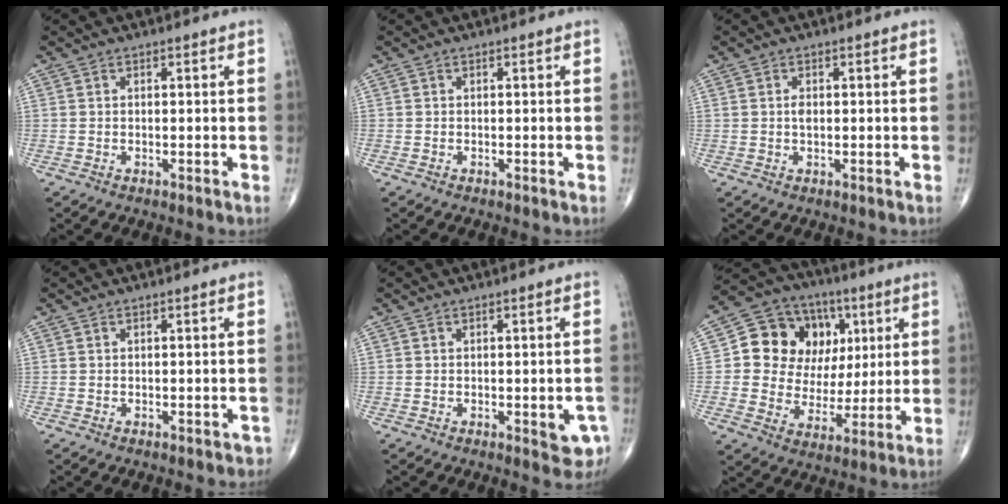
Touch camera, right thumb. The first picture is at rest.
{"total": 0.0}
{"total": 1.3, "force": [0.1, 0.7, 1.1], "torque": [-0.018, 0.000, 0.003]}
{"total": 0.7, "force": [-0.5, 0.6, 0.2], "torque": [0.006, 0.005, -0.006]}
{"total": 4.2, "force": [-1.3, 1.9, 3.5], "torque": [-0.019, 0.001, -0.011]}
{"total": 16.9, "force": [4.0, 14.0, 8.5], "torque": [-0.096, 0.015, 0.075]}